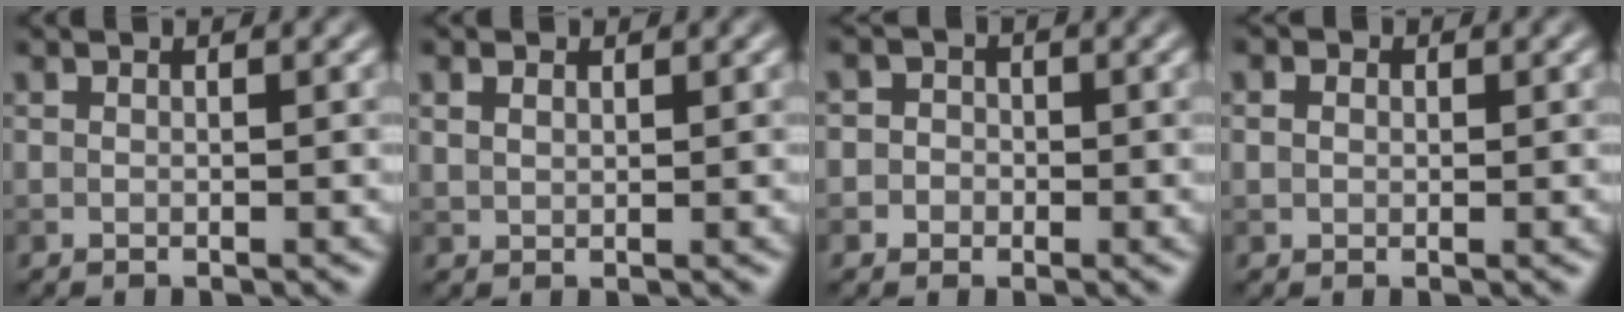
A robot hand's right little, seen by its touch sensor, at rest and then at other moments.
{"total": 1.2, "force": [0.7, 0.8, 0.7], "torque": [-0.016, 0.002, 0.016]}
{"total": 3.0, "force": [0.1, 2.9, 0.9], "torque": [0.020, 0.020, -0.031]}
{"total": 1.2, "force": [0.4, 1.0, 0.5], "torque": [-0.011, 0.003, -0.003]}